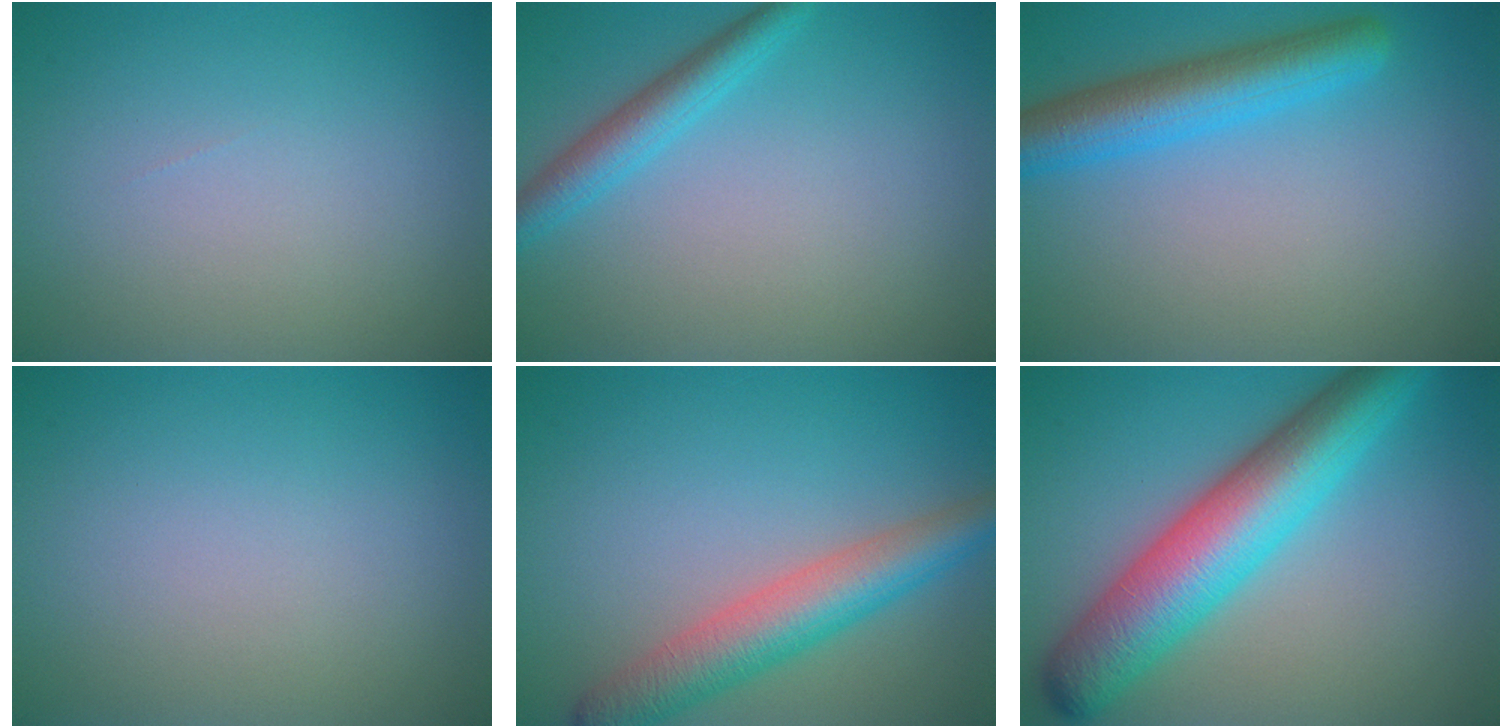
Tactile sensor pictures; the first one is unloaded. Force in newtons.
{"total": 3.0, "press": 2.9, "slide": 0.2}
{"total": 5.4, "press": 5.4, "slide": 0.2}
{"total": 0.0}
{"total": 5.6, "press": 5.6, "slide": 0.1}
{"total": 9.5, "press": 9.5, "slide": 0.1}